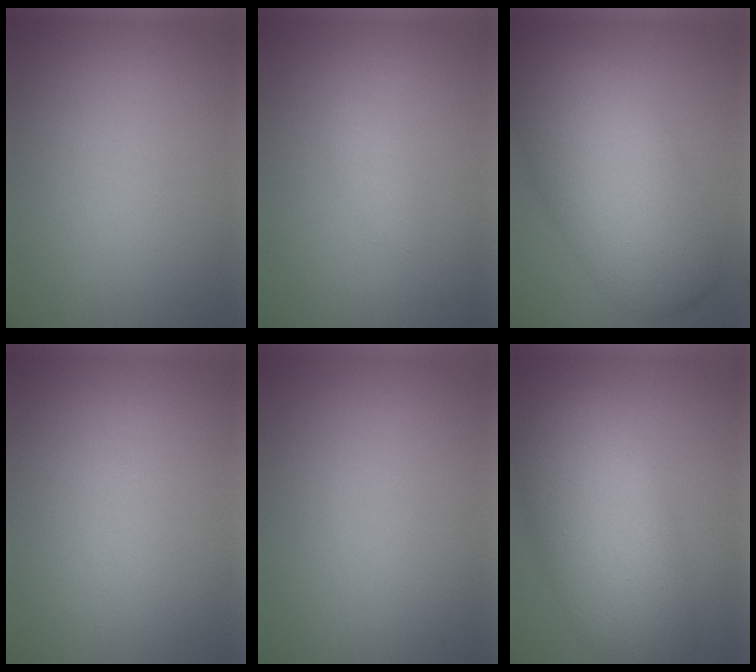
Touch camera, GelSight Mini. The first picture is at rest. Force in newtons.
{"total": 0.8, "press": 0.8, "slide": 0.1}
{"total": 9.3, "press": 9.3, "slide": 0.6}
{"total": 0.0}
{"total": 0.0}
{"total": 8.8, "press": 8.8, "slide": 0.4}